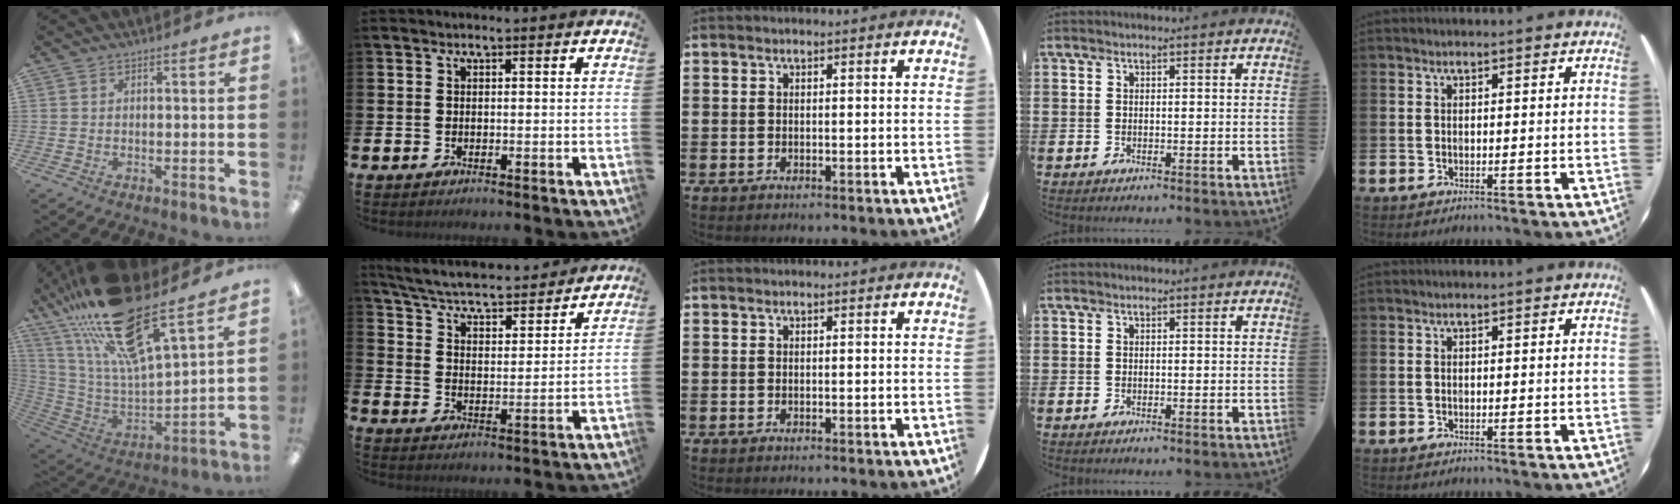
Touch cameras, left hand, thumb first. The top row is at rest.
{"thumb": {"total": 24.2, "force": [17.8, 6.3, 15.0], "torque": [-0.285, -0.111, 0.303]}, "index": {"total": 5.3, "force": [5.1, 0.7, 1.3], "torque": [-0.059, -0.045, 0.083]}}